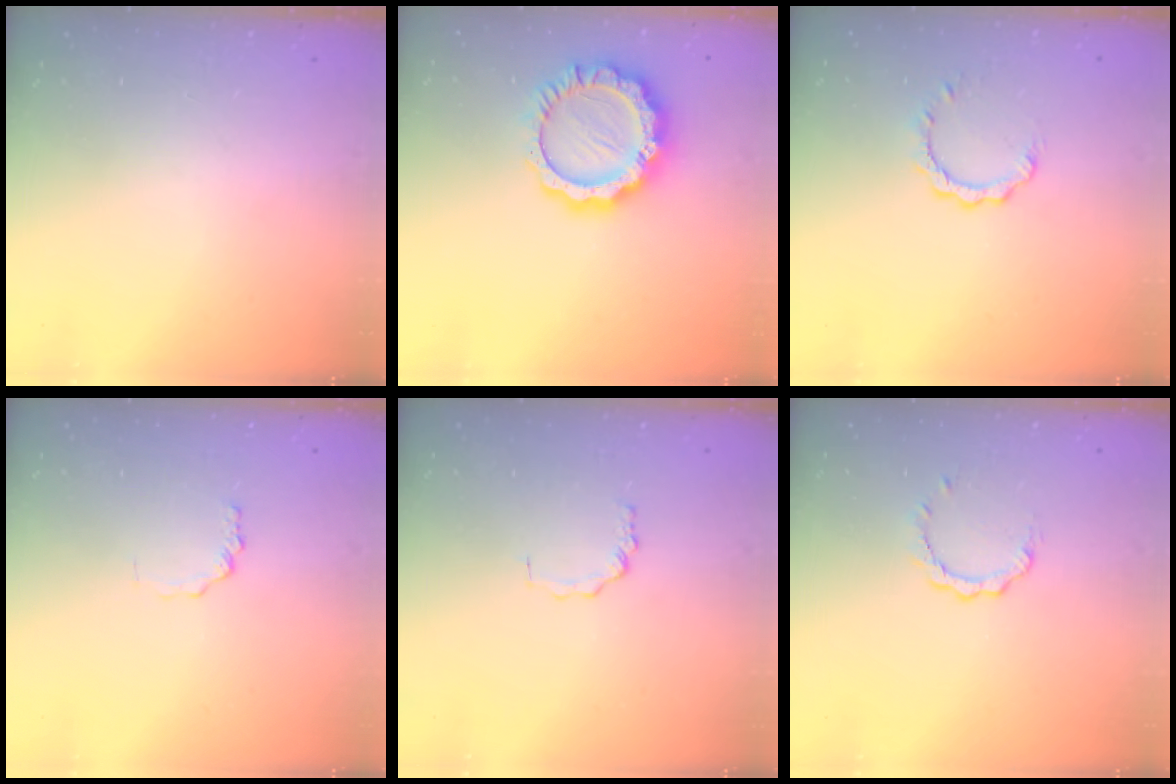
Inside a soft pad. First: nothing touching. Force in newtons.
{"total": 12.5, "press": 12.5, "slide": 1.1}
{"total": 4.0, "press": 4.0, "slide": 0.4}
{"total": 1.8, "press": 1.8, "slide": 0.3}
{"total": 1.8, "press": 1.8, "slide": 0.3}
{"total": 3.1, "press": 3.1, "slide": 0.3}